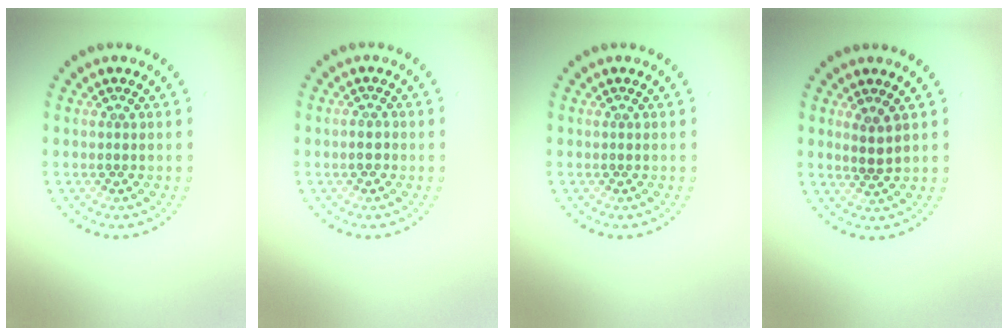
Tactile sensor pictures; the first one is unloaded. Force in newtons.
{"total": 1.1, "press": 1.0, "slide": 0.4}
{"total": 0.0}
{"total": 1.7, "press": 1.4, "slide": 0.9}